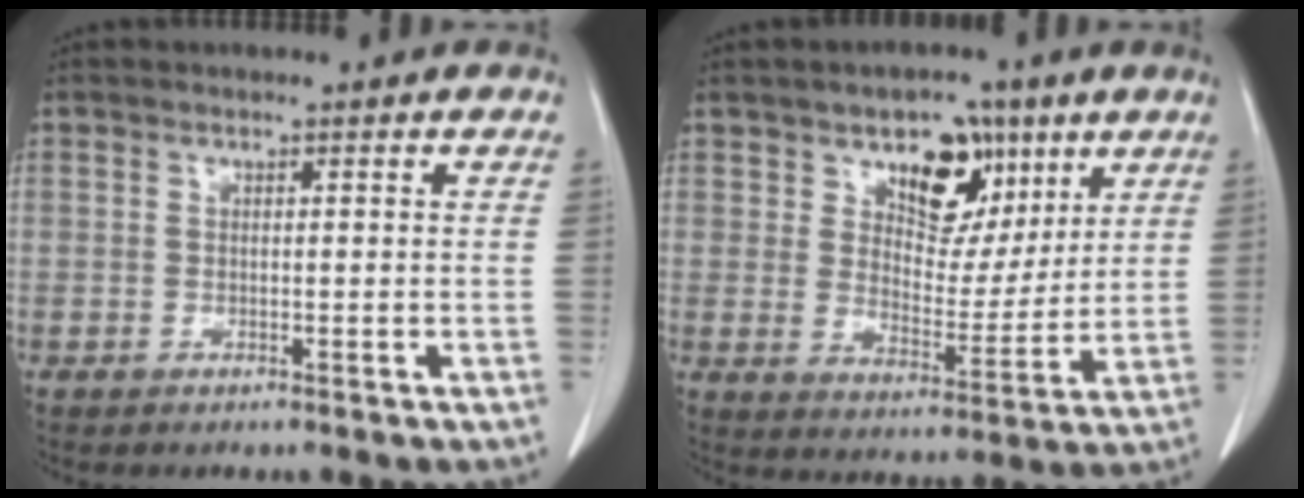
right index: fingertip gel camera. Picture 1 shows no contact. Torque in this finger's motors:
{"motor_torque": [0.27, 0.36, 0.13, 0.03]}